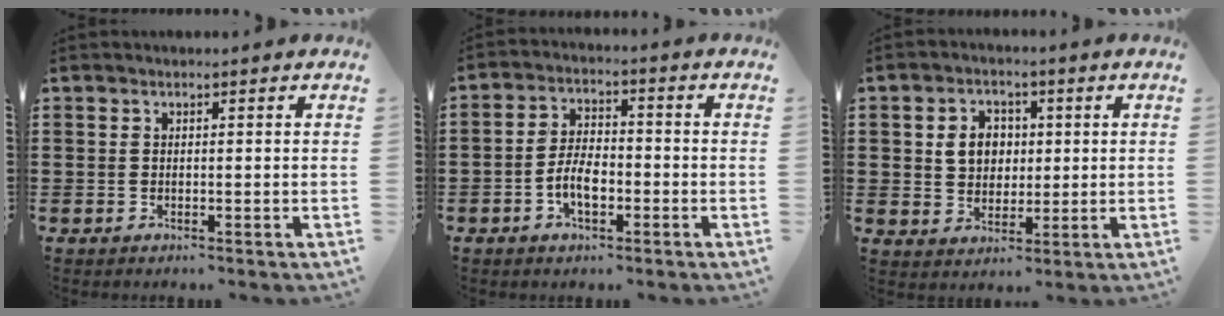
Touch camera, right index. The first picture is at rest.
{"total": 5.6, "force": [-2.0, 2.7, 4.4], "torque": [-0.096, 0.000, -0.041]}
{"total": 5.4, "force": [1.0, 4.5, 2.8], "torque": [-0.064, 0.013, 0.012]}